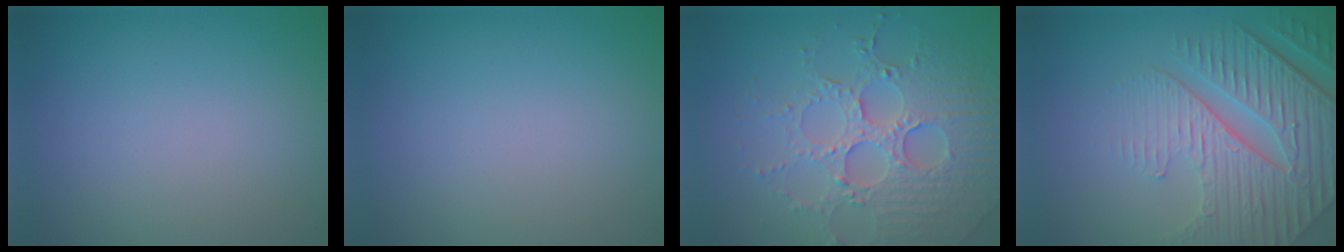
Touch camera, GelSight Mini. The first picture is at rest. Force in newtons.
{"total": 0.0}
{"total": 6.0, "press": 5.0, "slide": 3.4}
{"total": 7.4, "press": 5.6, "slide": 4.9}